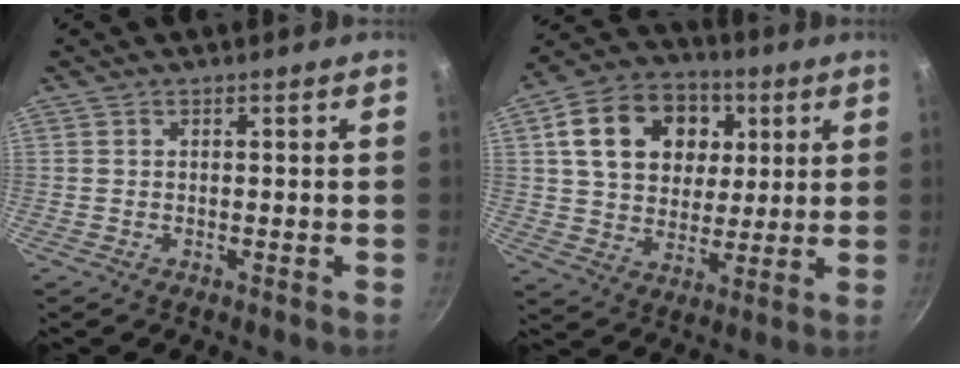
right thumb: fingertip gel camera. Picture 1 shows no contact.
{"total": 18.0, "force": [5.2, 13.9, 10.3], "torque": [-0.152, 0.007, 0.081]}